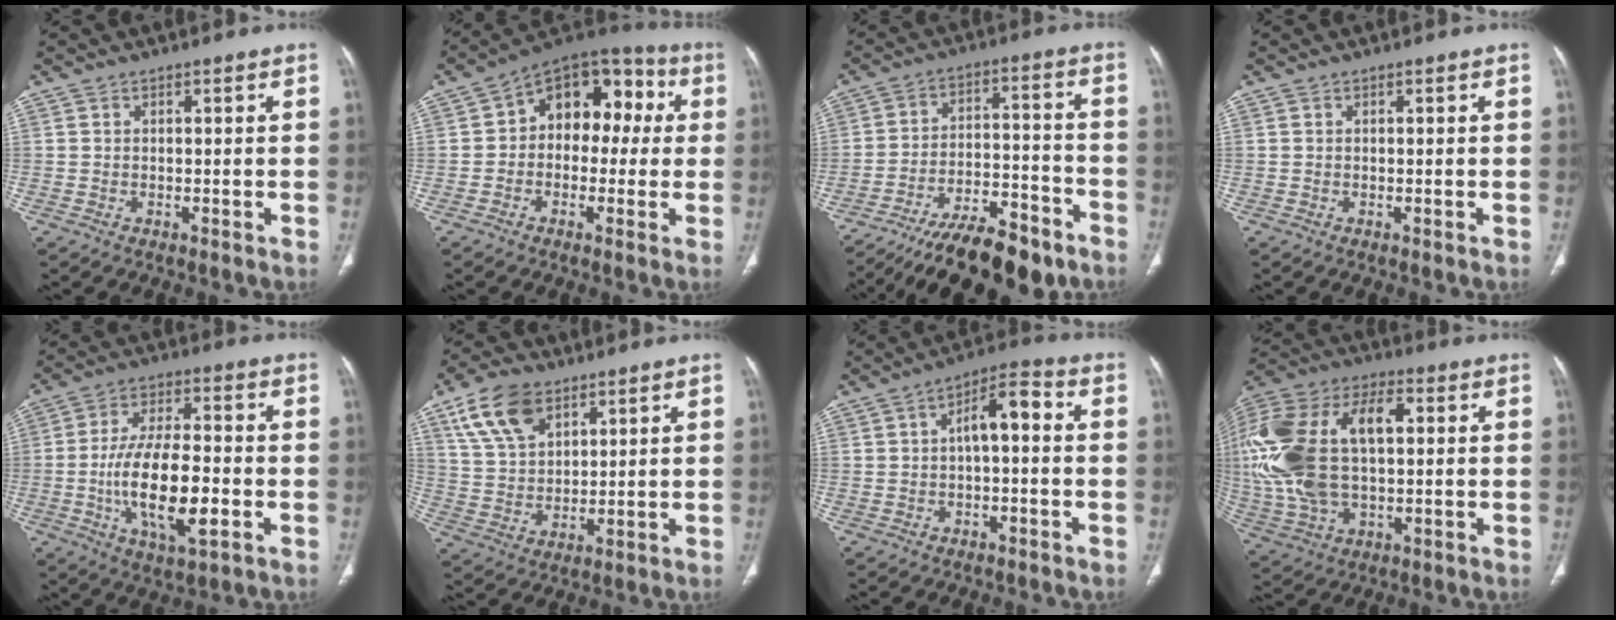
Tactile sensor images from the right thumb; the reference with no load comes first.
{"total": 14.6, "force": [1.8, 10.1, 10.5], "torque": [-0.093, 0.049, 0.010]}
{"total": 18.6, "force": [-14.5, 6.2, 10.0], "torque": [-0.147, 0.067, -0.237]}
{"total": 0.0}
{"total": 15.6, "force": [-3.3, 6.1, 14.0], "torque": [-0.251, 0.010, -0.056]}
{"total": 11.9, "force": [6.7, 6.9, 7.1], "torque": [-0.117, -0.019, 0.136]}
{"total": 7.1, "force": [0.2, 3.1, 6.3], "torque": [-0.093, 0.035, -0.007]}
{"total": 25.8, "force": [2.9, 14.4, 21.2], "torque": [-0.480, 0.021, 0.053]}